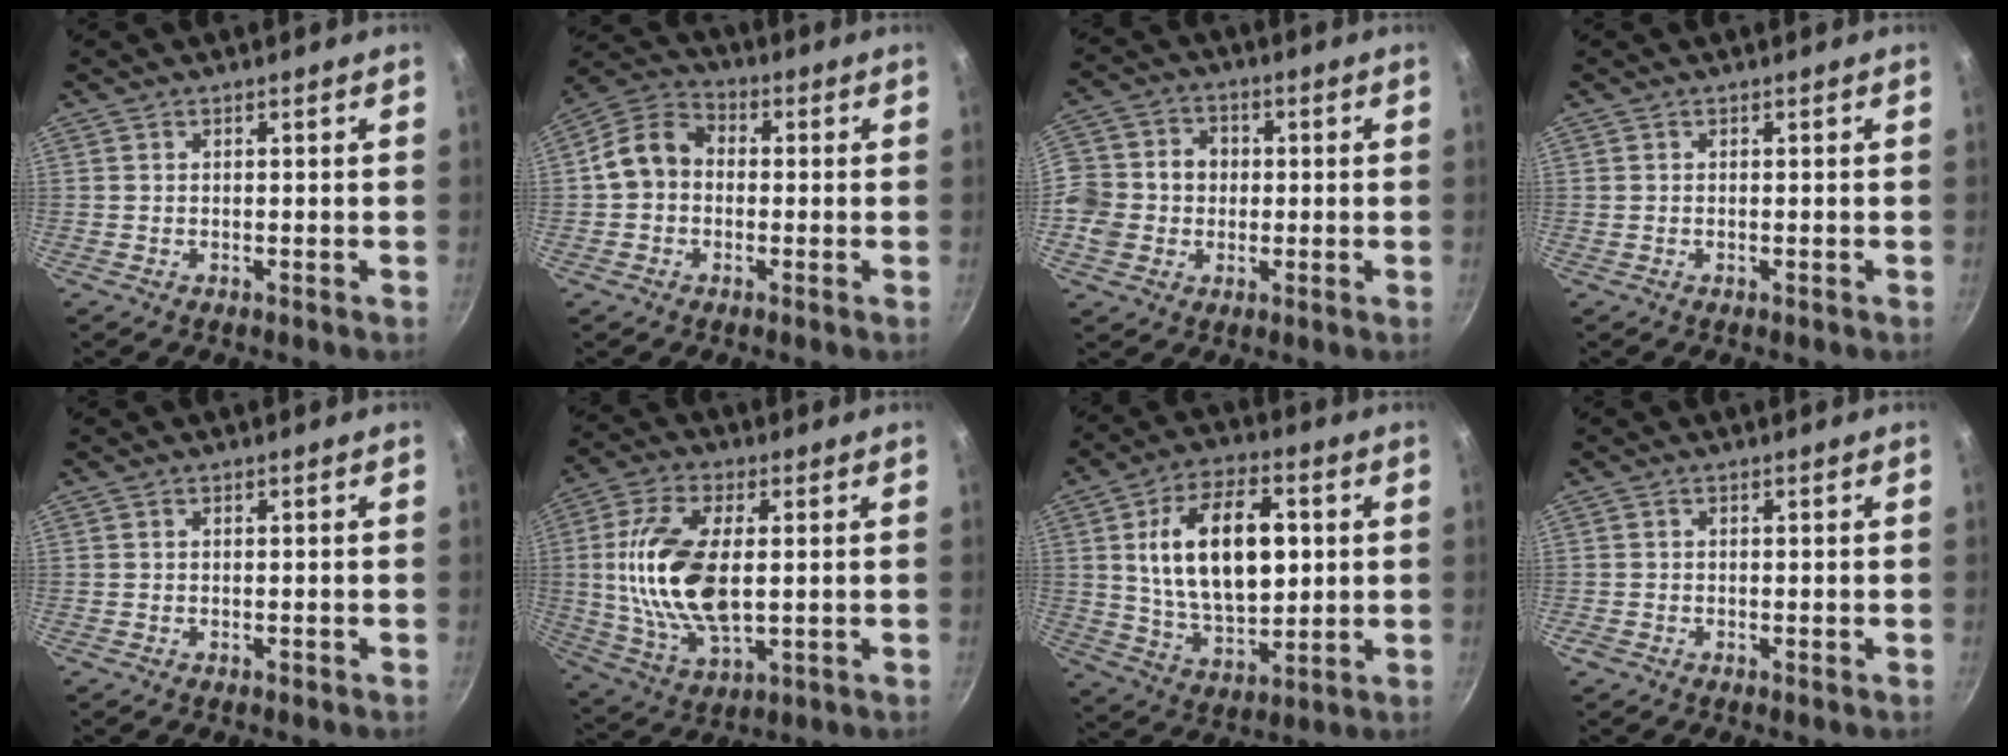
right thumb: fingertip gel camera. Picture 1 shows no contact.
{"total": 9.2, "force": [-0.2, 7.3, 5.5], "torque": [-0.091, 0.032, -0.020]}
{"total": 12.6, "force": [-0.7, 11.1, 6.0], "torque": [-0.106, 0.029, -0.011]}
{"total": 0.0}
{"total": 0.0}
{"total": 17.6, "force": [1.1, 8.6, 15.3], "torque": [-0.311, -0.008, 0.027]}
{"total": 18.7, "force": [3.3, 10.3, 15.3], "torque": [-0.229, -0.005, 0.060]}
{"total": 1.0, "force": [-0.5, 0.6, 0.7], "torque": [-0.009, -0.001, -0.009]}